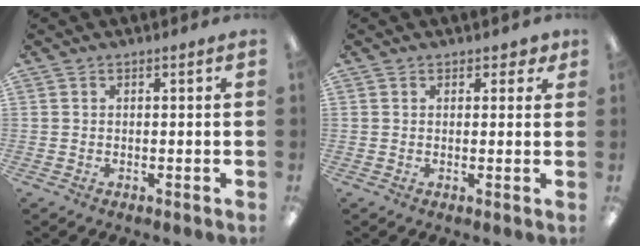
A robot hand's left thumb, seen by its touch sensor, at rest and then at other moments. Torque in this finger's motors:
{"motor_torque": [-0.11, 0.05, -0.31, 0.34, 0.04]}